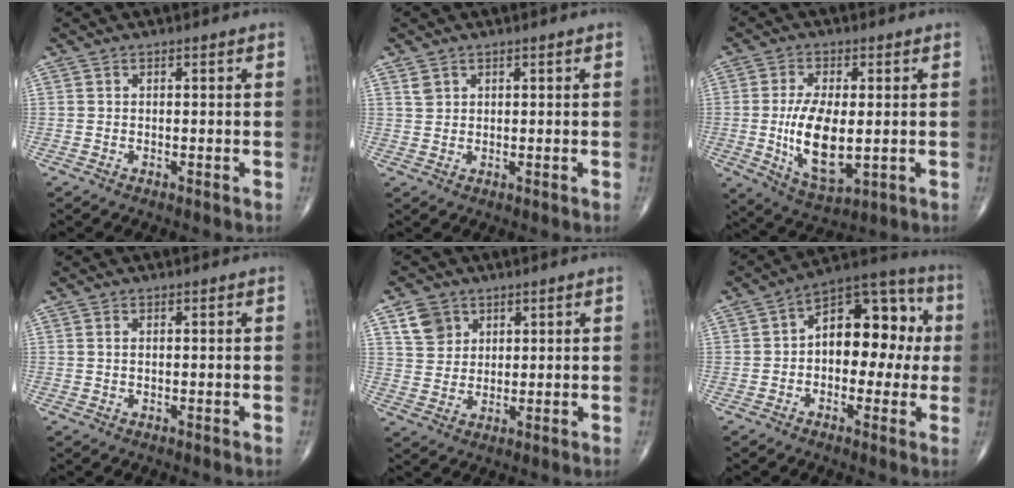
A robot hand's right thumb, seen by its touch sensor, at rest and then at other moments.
{"total": 1.8, "force": [1.1, 1.3, 0.6], "torque": [-0.005, -0.002, 0.021]}
{"total": 12.3, "force": [-0.9, 5.5, 10.9], "torque": [-0.199, -0.018, -0.005]}
{"total": 0.6, "force": [0.2, 0.2, 0.5], "torque": [-0.013, 0.004, 0.006]}
{"total": 6.0, "force": [3.1, 4.7, 2.0], "torque": [-0.019, -0.012, 0.062]}
{"total": 14.9, "force": [0.9, 9.1, 11.7], "torque": [-0.122, 0.044, -0.001]}